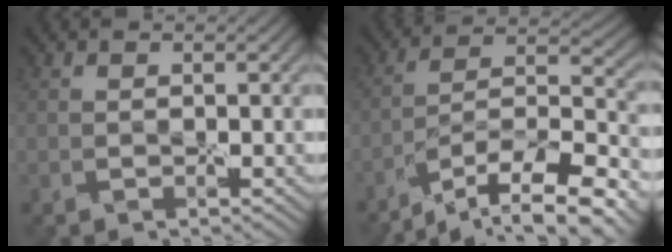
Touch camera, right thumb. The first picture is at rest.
{"total": 13.7, "force": [-11.1, 2.7, 7.4], "torque": [-0.129, -0.007, -0.187]}